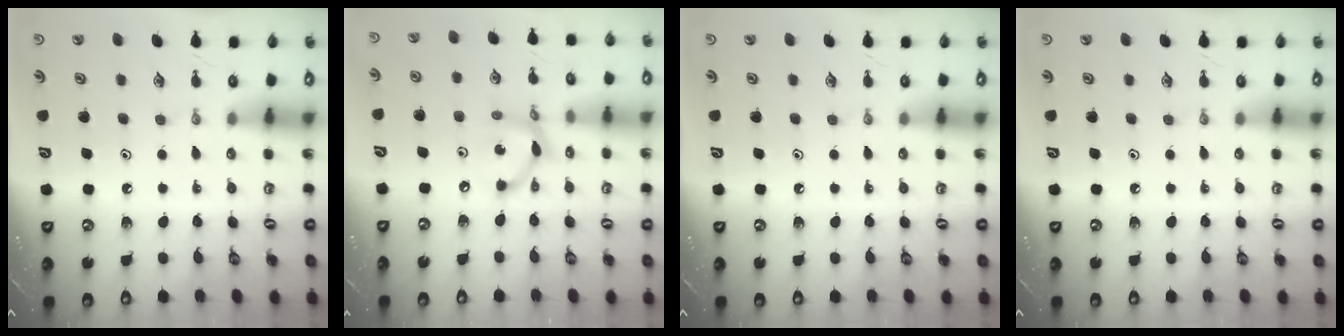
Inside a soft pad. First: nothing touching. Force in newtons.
{"total": 10.3, "press": 10.3, "slide": 0.5}
{"total": 0.0}
{"total": 0.0}